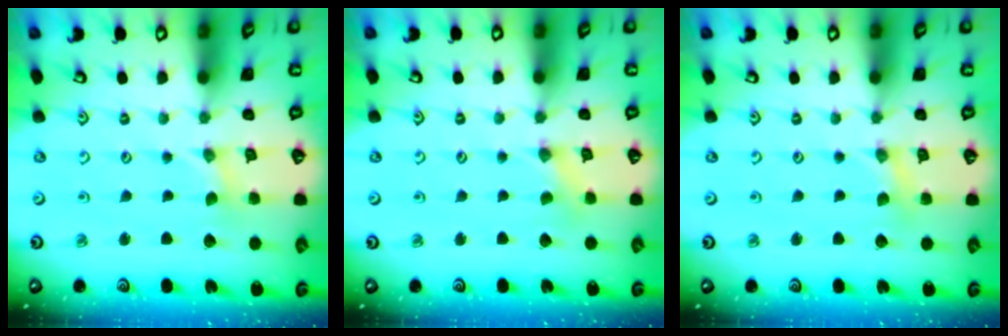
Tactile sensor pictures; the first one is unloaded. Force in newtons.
{"total": 1.3, "press": 1.3, "slide": 0.2}
{"total": 2.1, "press": 2.1, "slide": 0.4}